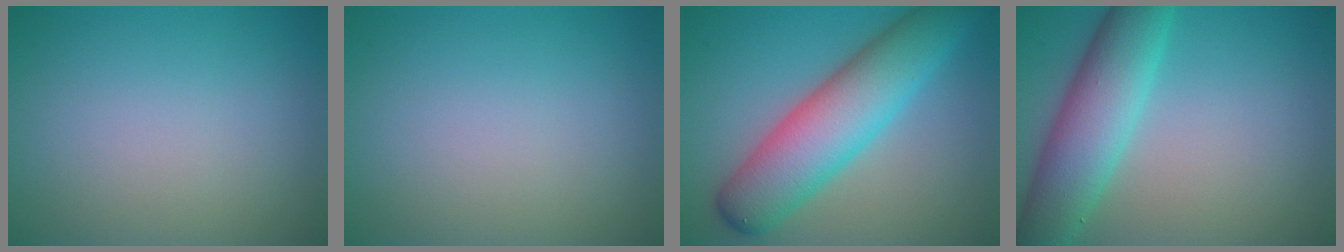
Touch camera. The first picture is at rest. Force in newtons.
{"total": 0.0}
{"total": 8.5, "press": 8.5, "slide": 0.1}
{"total": 6.9, "press": 6.9, "slide": 0.1}